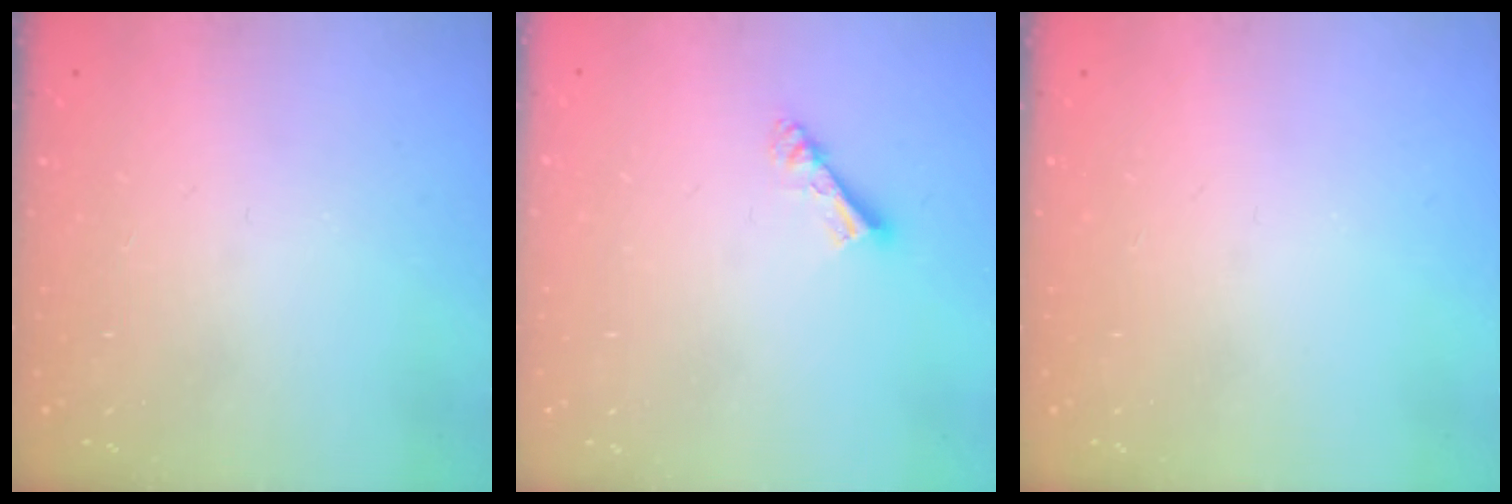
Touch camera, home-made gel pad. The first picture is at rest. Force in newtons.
{"total": 4.3, "press": 4.3, "slide": 0.3}
{"total": 0.0}